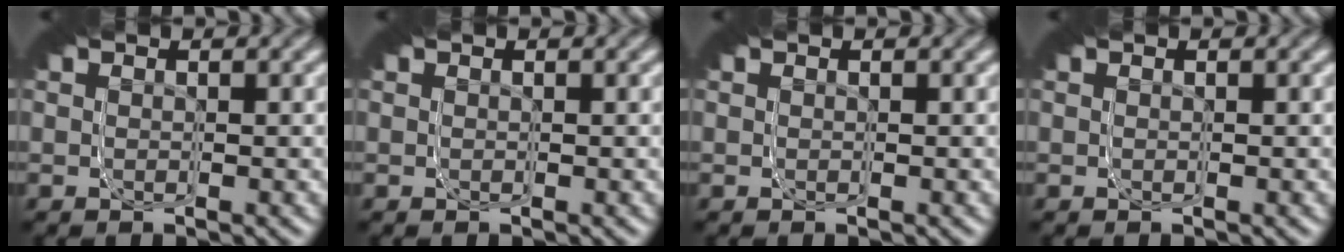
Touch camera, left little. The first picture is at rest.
{"total": 0.0}
{"total": 0.0}
{"total": 0.0}